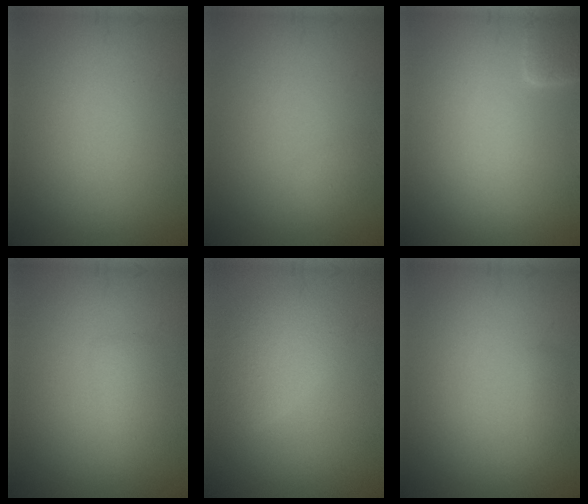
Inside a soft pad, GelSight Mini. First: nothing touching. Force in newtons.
{"total": 0.7, "press": 0.7, "slide": 0.0}
{"total": 2.0, "press": 2.0, "slide": 0.3}
{"total": 1.6, "press": 1.6, "slide": 0.1}
{"total": 2.6, "press": 2.6, "slide": 0.2}
{"total": 0.8, "press": 0.8, "slide": 0.1}